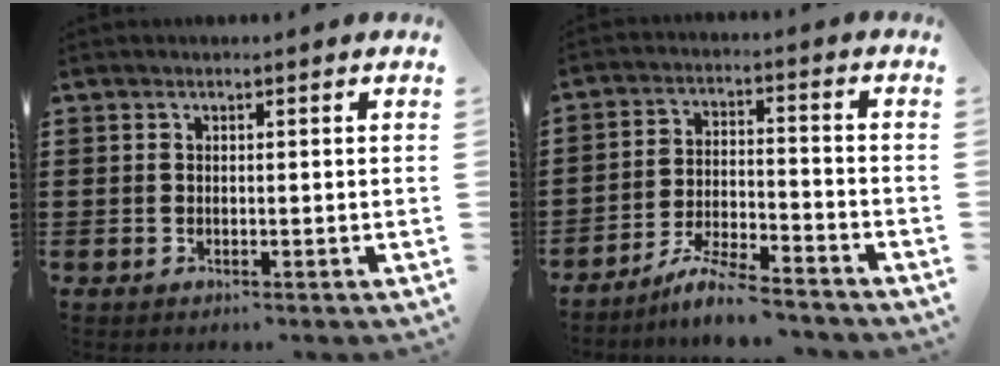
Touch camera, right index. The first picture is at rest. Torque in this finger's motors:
{"motor_torque": [-0.07, 0.09, 0.32, 0.07]}